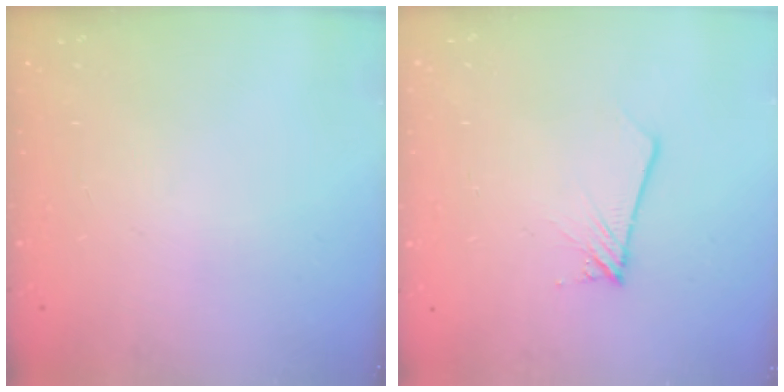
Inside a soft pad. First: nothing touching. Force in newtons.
{"total": 1.7, "press": 1.7, "slide": 0.1}